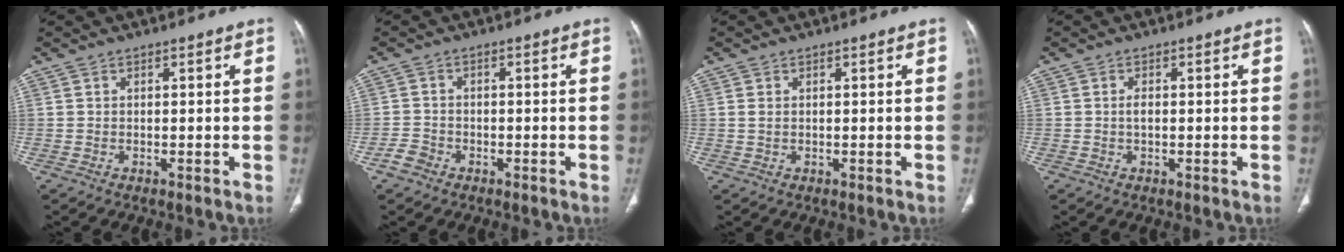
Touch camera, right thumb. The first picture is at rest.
{"total": 2.7, "force": [-1.7, 2.0, 0.8], "torque": [-0.011, 0.012, -0.033]}
{"total": 0.9, "force": [0.1, 0.6, 0.7], "torque": [-0.017, 0.004, 0.006]}
{"total": 1.4, "force": [-0.1, 0.7, 1.2], "torque": [-0.022, 0.001, -0.004]}